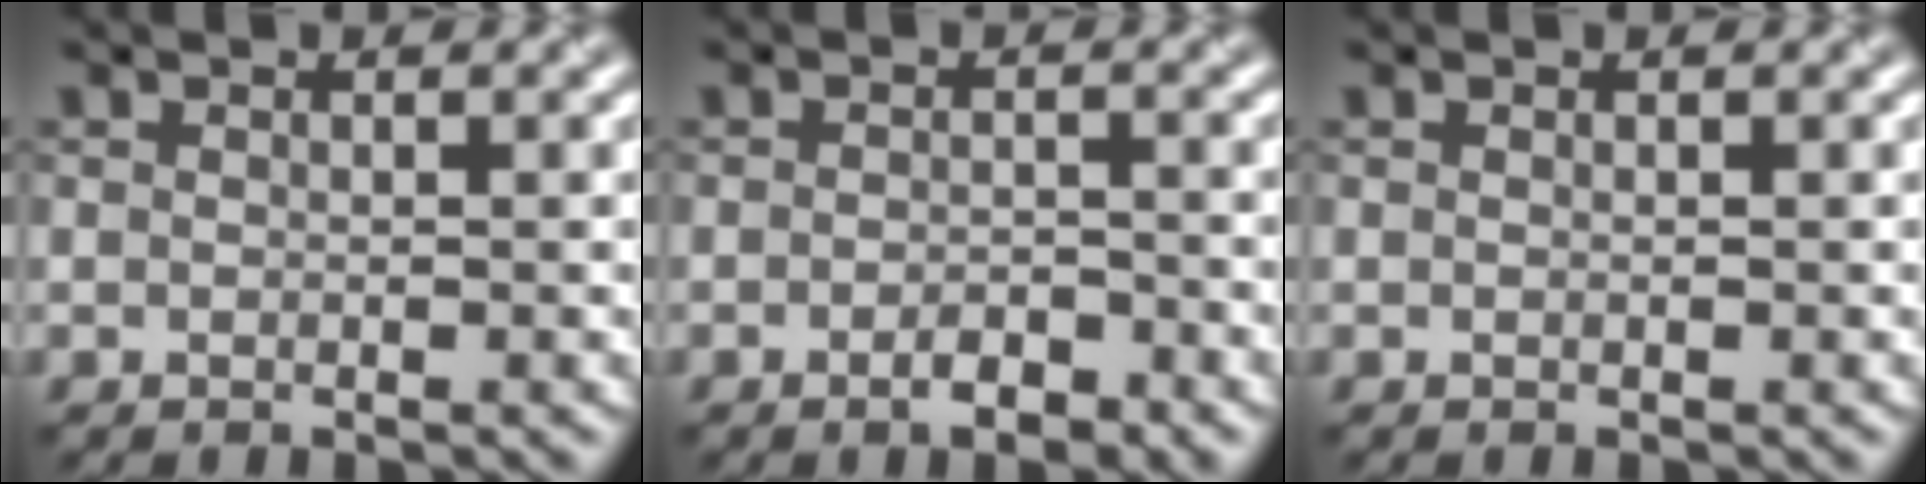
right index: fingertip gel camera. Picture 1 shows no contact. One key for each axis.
{"total": 2.1, "fx": -1.2, "fy": 0.7, "fz": 1.6, "tx": -0.023, "ty": 0.000, "tz": -0.020}
{"total": 0.0}